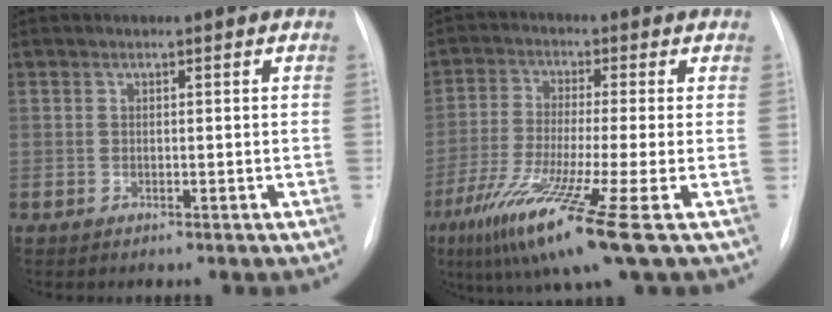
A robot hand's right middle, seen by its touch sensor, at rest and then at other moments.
{"total": 12.6, "force": [-6.5, -0.9, 10.8], "torque": [-0.215, -0.042, -0.118]}